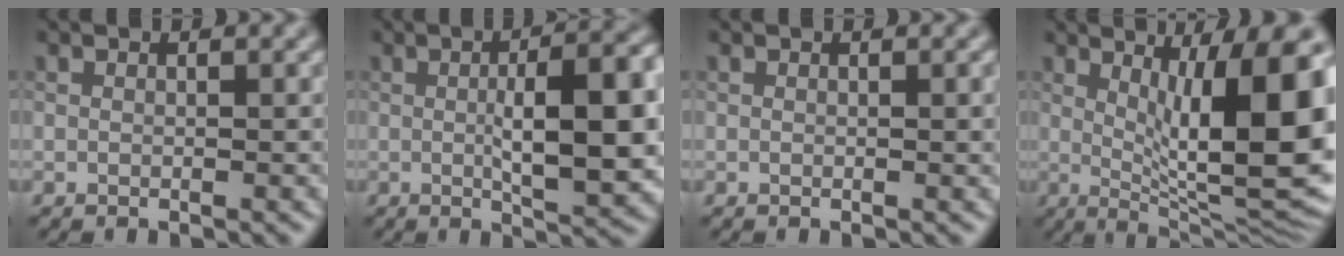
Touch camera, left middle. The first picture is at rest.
{"total": 9.9, "force": [0.1, 3.0, 9.5], "torque": [-0.131, -0.002, 0.005]}
{"total": 0.8, "force": [0.1, 0.1, 0.7], "torque": [-0.008, 0.000, 0.000]}
{"total": 11.4, "force": [1.5, 2.5, 11.0], "torque": [-0.157, -0.008, 0.032]}